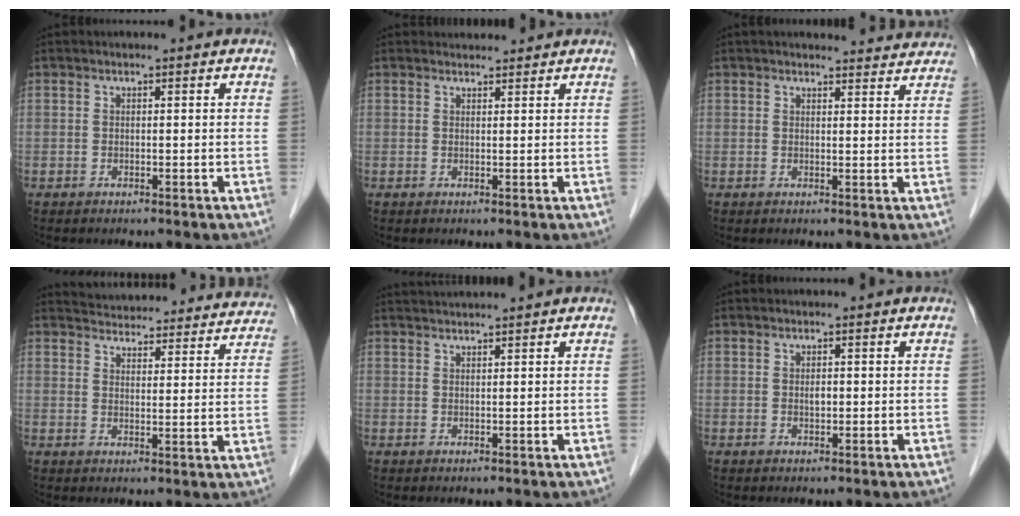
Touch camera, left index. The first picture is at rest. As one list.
[{"total": 1.7, "force": [1.7, 0.3, -0.1], "torque": [-0.010, 0.009, 0.027]}, {"total": 9.8, "force": [9.4, 1.6, 1.9], "torque": [-0.002, 0.006, 0.090]}, {"total": 25.7, "force": [24.5, 4.8, 5.8], "torque": [-0.087, -0.037, 0.291]}, {"total": 3.4, "force": [3.1, -0.8, 0.9], "torque": [-0.010, 0.020, 0.056]}, {"total": 0.8, "force": [0.0, 0.4, 0.6], "torque": [-0.012, -0.003, -0.002]}]